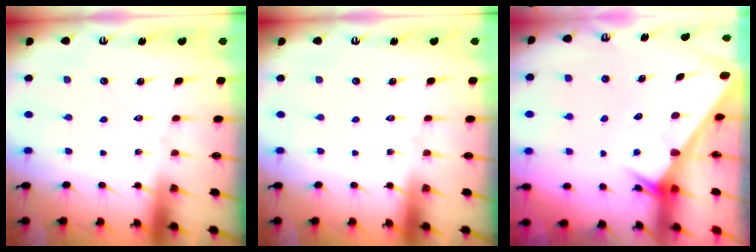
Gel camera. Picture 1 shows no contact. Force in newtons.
{"total": 0.0}
{"total": 2.6, "press": 2.6, "slide": 0.1}